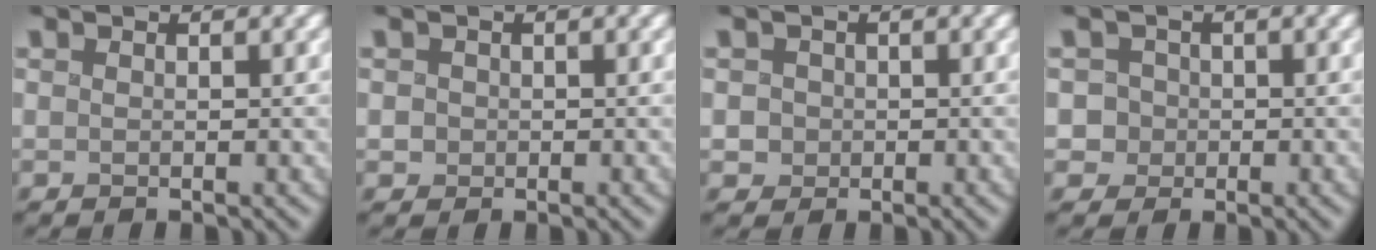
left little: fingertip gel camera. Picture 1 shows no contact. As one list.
[{"total": 0.9, "force": [-0.2, 0.9, 0.1], "torque": [0.001, -0.001, -0.001]}, {"total": 1.3, "force": [-0.3, 1.3, 0.2], "torque": [-0.006, -0.003, -0.001]}, {"total": 2.6, "force": [0.2, 2.5, 0.7], "torque": [-0.011, 0.012, 0.009]}]